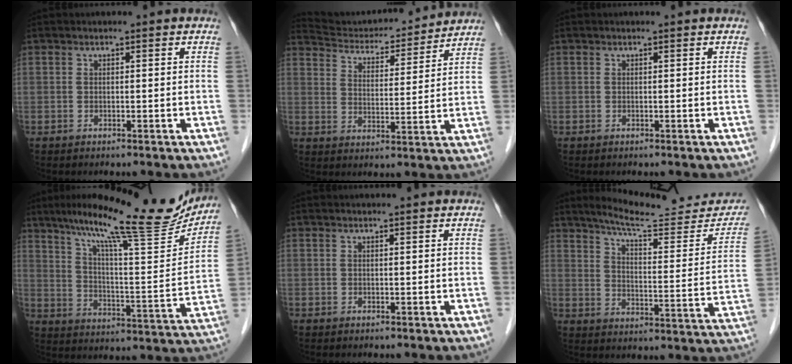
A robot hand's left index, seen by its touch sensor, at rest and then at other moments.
{"total": 15.2, "force": [14.7, 2.3, 2.9], "torque": [-0.045, 0.007, 0.215]}
{"total": 0.0}
{"total": 21.8, "force": [18.1, 1.7, 12.0], "torque": [-0.192, -0.012, 0.263]}
{"total": 0.5, "force": [0.5, 0.0, 0.1], "torque": [-0.002, 0.002, 0.009]}
{"total": 18.1, "force": [16.6, 2.6, 6.8], "torque": [-0.087, -0.040, 0.214]}